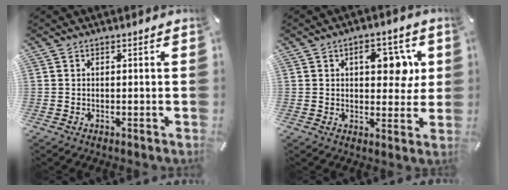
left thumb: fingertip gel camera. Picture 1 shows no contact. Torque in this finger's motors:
{"motor_torque": [1.14, 1.24, 0.67, -0.45, 0.26]}